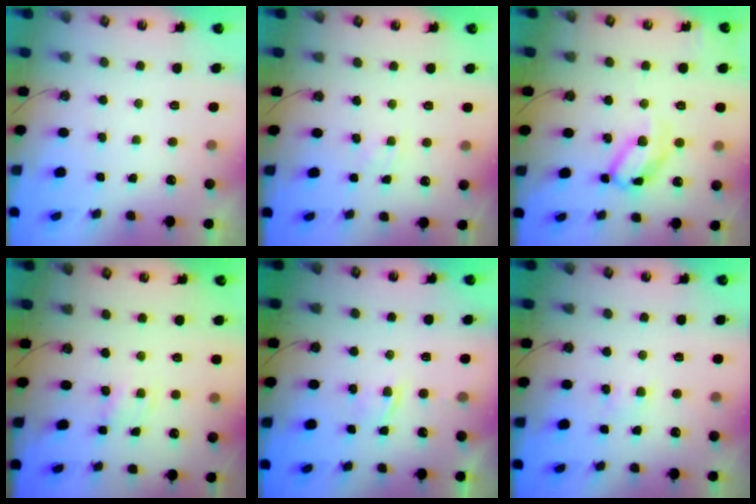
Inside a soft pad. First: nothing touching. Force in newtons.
{"total": 2.7, "press": 2.7, "slide": 0.4}
{"total": 14.6, "press": 14.5, "slide": 1.7}
{"total": 1.9, "press": 1.9, "slide": 0.2}
{"total": 2.0, "press": 2.0, "slide": 0.4}
{"total": 2.8, "press": 2.7, "slide": 0.5}